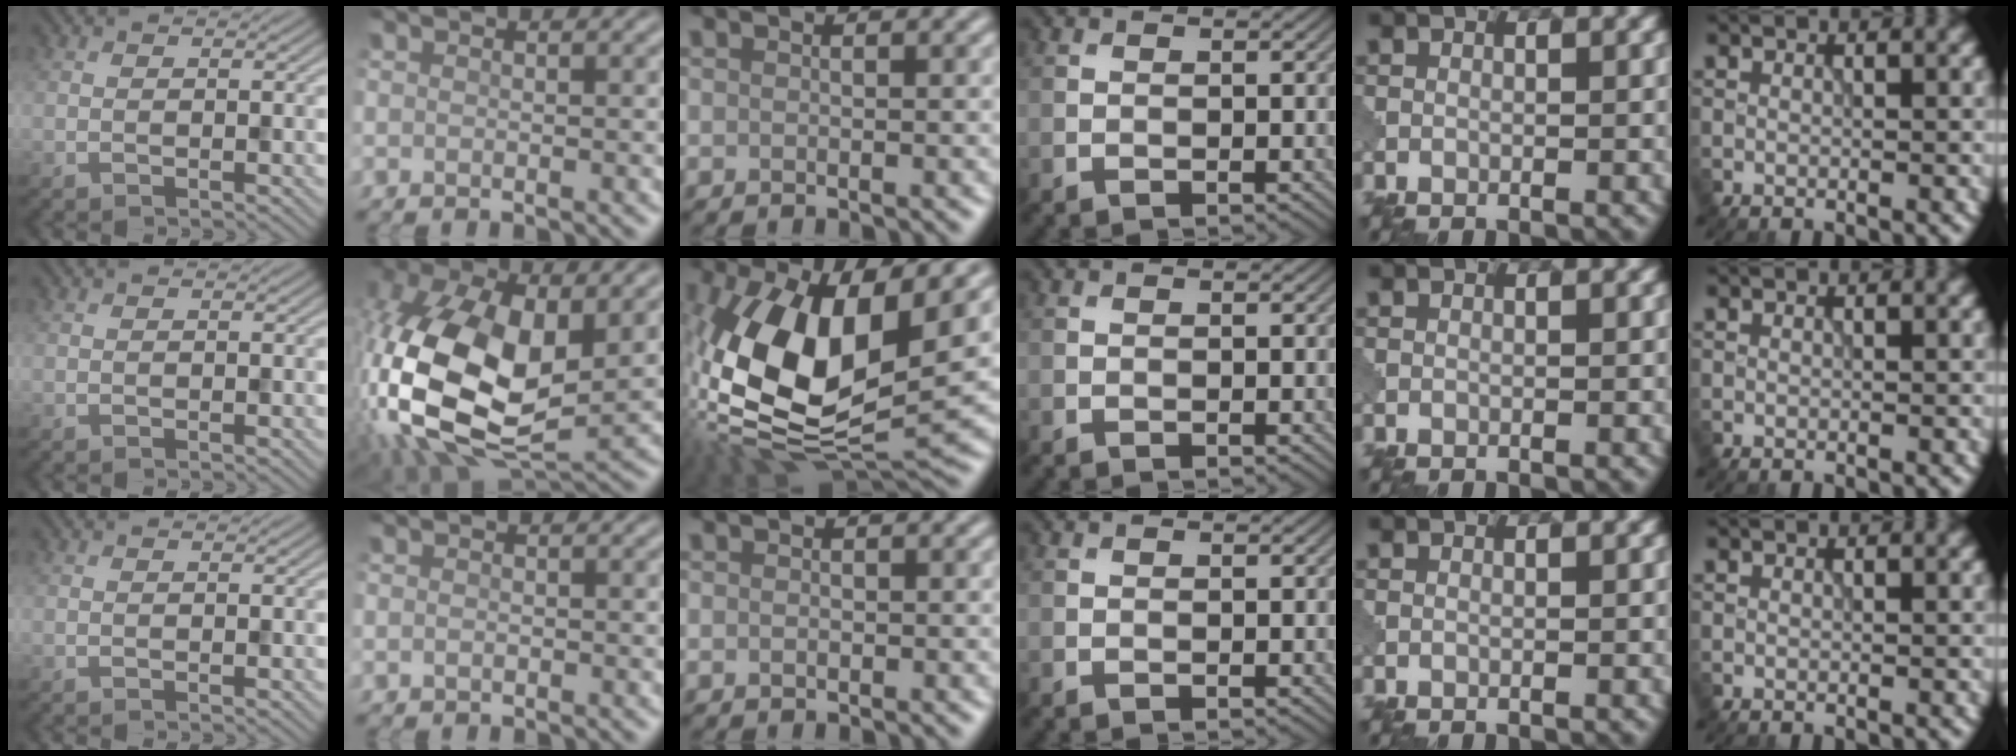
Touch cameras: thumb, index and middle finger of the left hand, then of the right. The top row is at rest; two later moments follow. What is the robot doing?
{"motion": "disassemble", "object": "puzzle pieces"}